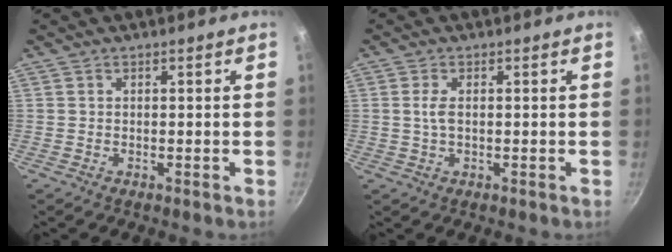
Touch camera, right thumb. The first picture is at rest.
{"total": 2.4, "force": [0.2, 1.1, 2.1], "torque": [-0.046, 0.001, 0.004]}